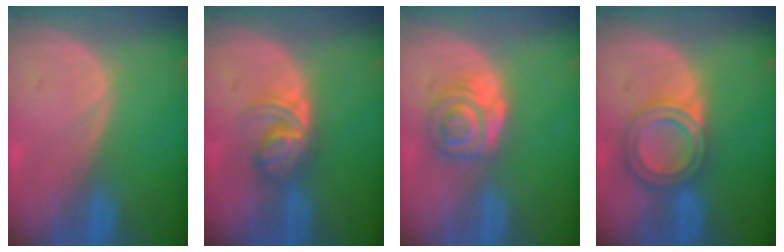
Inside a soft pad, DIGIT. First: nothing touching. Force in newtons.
{"total": 5.9, "press": 5.2, "slide": 2.9}
{"total": 6.2, "press": 5.2, "slide": 3.3}
{"total": 6.6, "press": 5.9, "slide": 3.0}